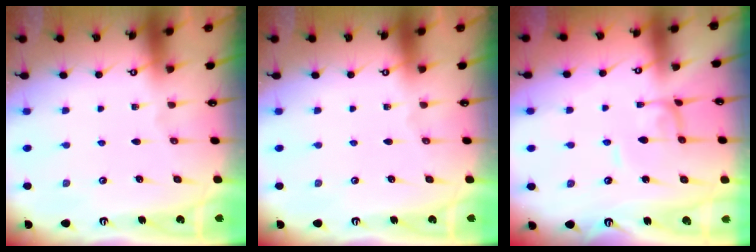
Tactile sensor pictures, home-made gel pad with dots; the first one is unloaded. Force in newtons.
{"total": 0.0}
{"total": 2.1, "press": 2.1, "slide": 0.1}